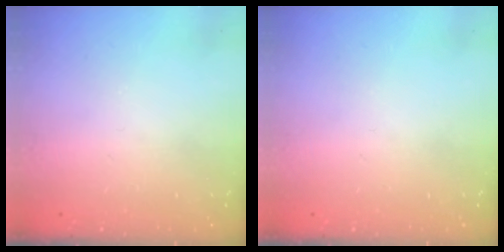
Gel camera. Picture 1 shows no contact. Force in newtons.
{"total": 0.0}